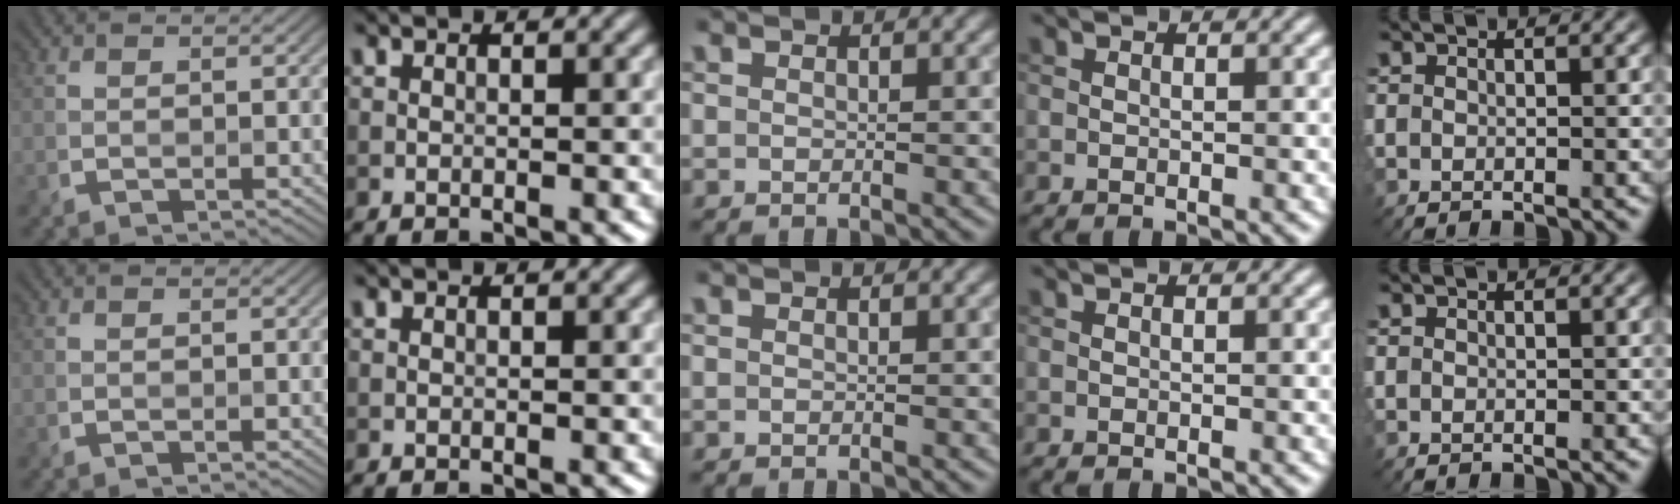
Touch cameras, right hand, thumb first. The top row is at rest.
{}